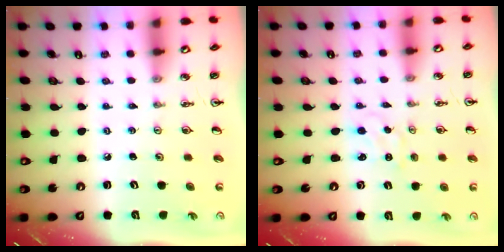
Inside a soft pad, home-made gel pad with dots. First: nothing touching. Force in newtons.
{"total": 0.8, "press": 0.7, "slide": 0.2}